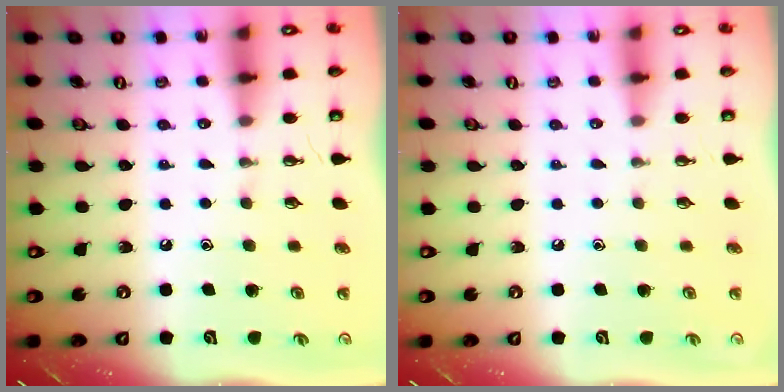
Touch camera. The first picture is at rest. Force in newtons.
{"total": 0.0}